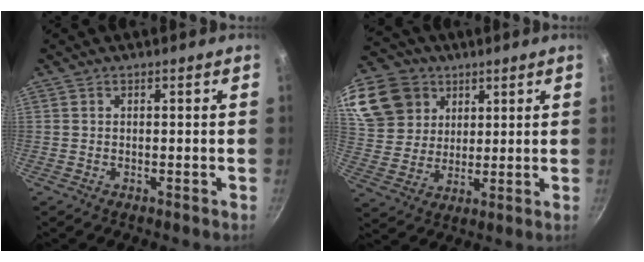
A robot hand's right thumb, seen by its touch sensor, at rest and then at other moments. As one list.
[{"total": 19.2, "force": [9.6, 14.8, 7.6], "torque": [-0.177, -0.002, 0.189]}]